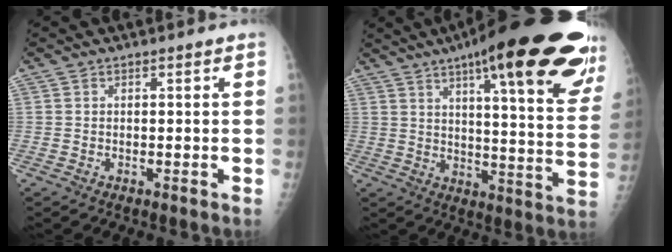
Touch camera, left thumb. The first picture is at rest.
{"total": 31.1, "force": [18.8, 6.6, 23.8], "torque": [-0.253, -0.047, 0.248]}